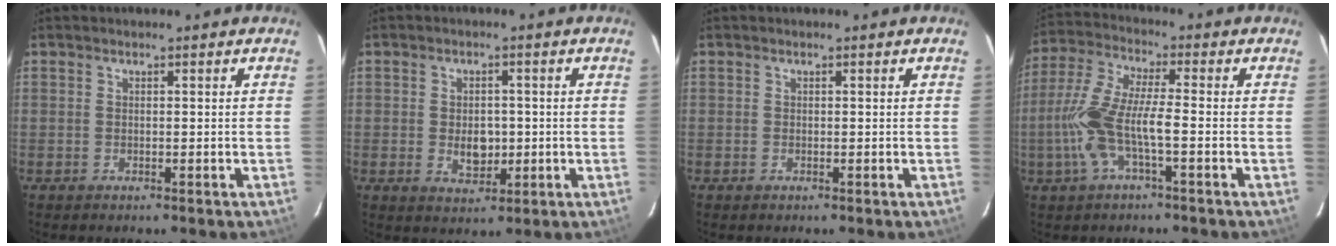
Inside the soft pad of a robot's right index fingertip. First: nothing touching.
{"total": 4.9, "force": [-0.6, 3.4, 3.5], "torque": [-0.060, -0.001, -0.001]}
{"total": 0.0}
{"total": 11.0, "force": [-2.9, 2.3, 10.3], "torque": [-0.229, 0.002, -0.056]}